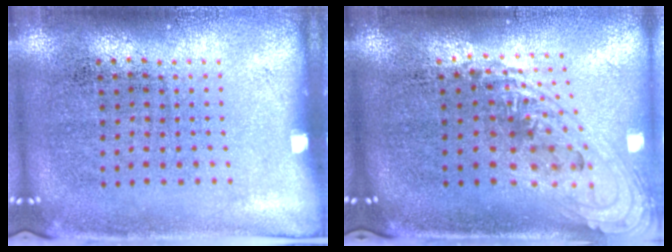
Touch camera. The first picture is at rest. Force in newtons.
{"total": 1.5, "press": 1.2, "slide": 1.0}